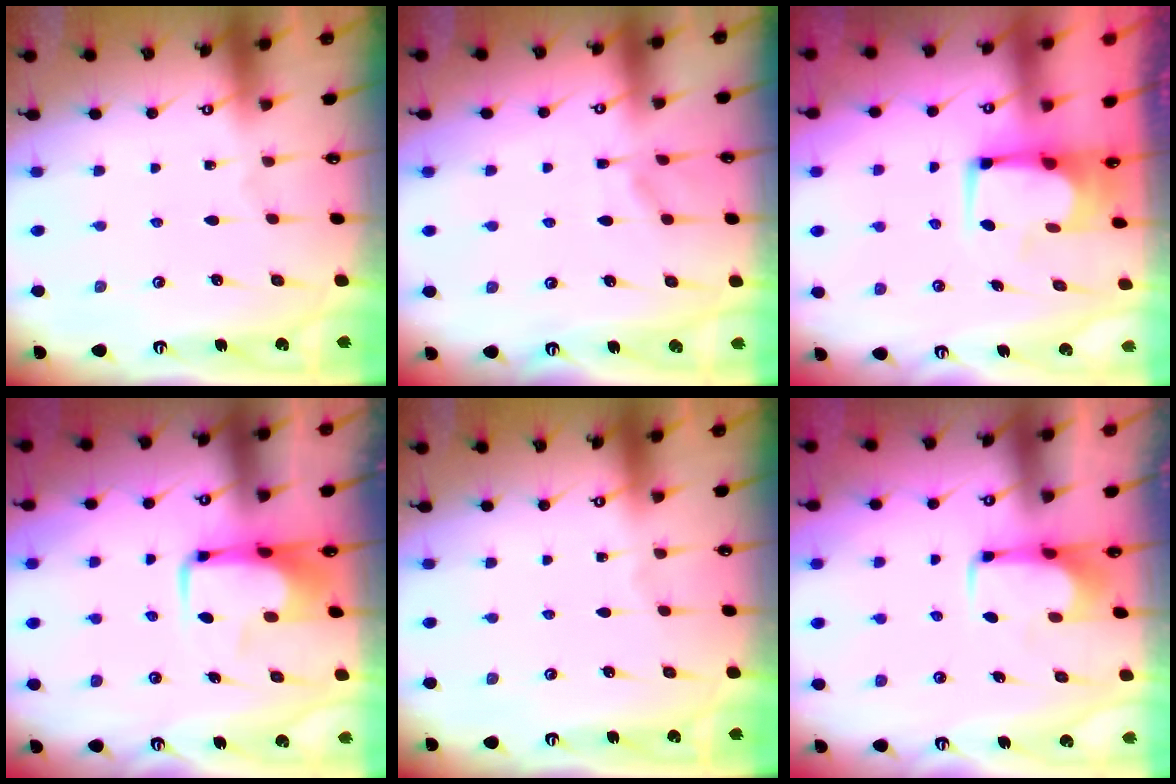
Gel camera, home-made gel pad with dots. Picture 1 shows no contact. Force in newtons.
{"total": 5.1, "press": 5.1, "slide": 0.5}
{"total": 3.7, "press": 3.7, "slide": 0.3}
{"total": 7.0, "press": 6.8, "slide": 1.6}
{"total": 0.0}
{"total": 2.1, "press": 2.1, "slide": 0.4}